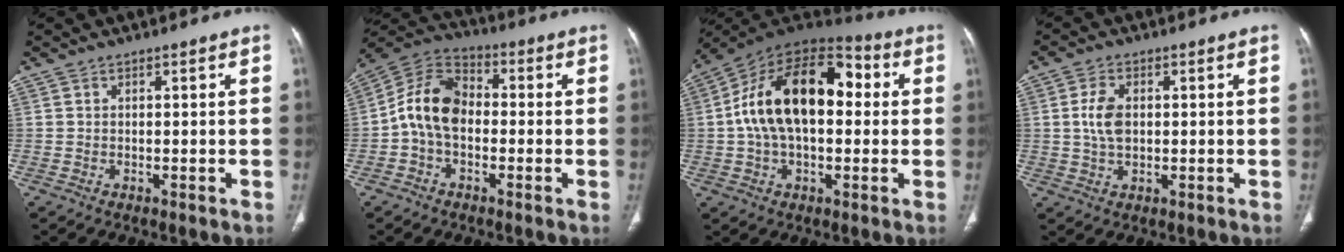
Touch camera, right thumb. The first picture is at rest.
{"total": 11.0, "force": [-1.2, 7.5, 7.9], "torque": [-0.136, 0.034, -0.037]}
{"total": 21.0, "force": [2.1, 12.2, 17.0], "torque": [-0.280, 0.042, 0.026]}
{"total": 7.5, "force": [0.8, 4.8, 5.7], "torque": [-0.108, 0.001, 0.016]}